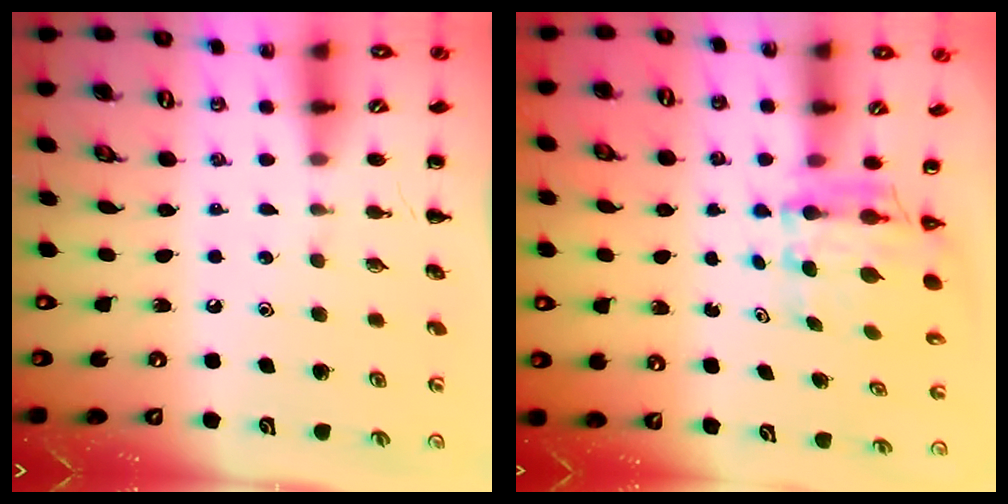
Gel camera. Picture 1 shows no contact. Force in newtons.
{"total": 5.5, "press": 5.3, "slide": 1.4}